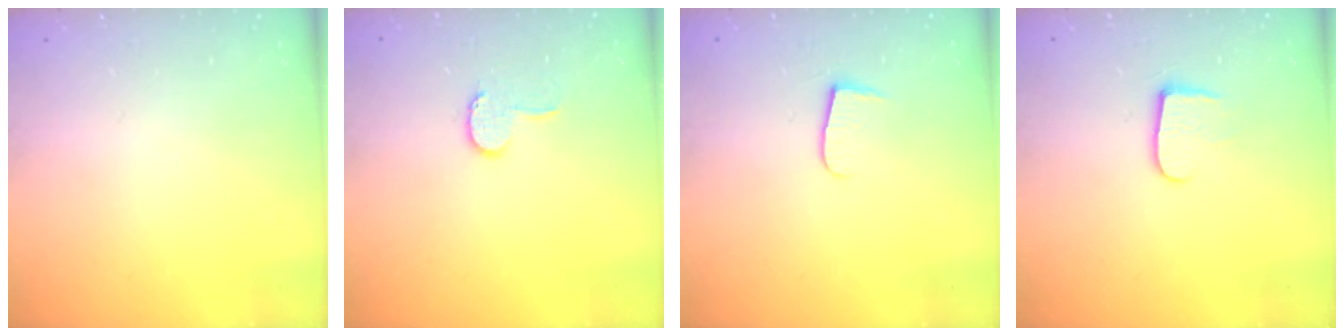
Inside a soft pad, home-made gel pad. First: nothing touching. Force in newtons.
{"total": 6.9, "press": 6.8, "slide": 0.7}
{"total": 4.8, "press": 4.8, "slide": 0.6}
{"total": 6.9, "press": 6.9, "slide": 0.7}